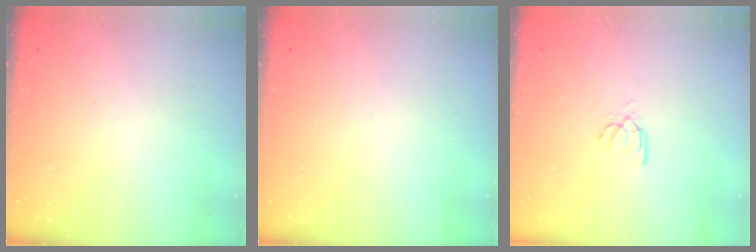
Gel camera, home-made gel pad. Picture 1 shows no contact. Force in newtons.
{"total": 0.0}
{"total": 2.9, "press": 2.9, "slide": 0.3}